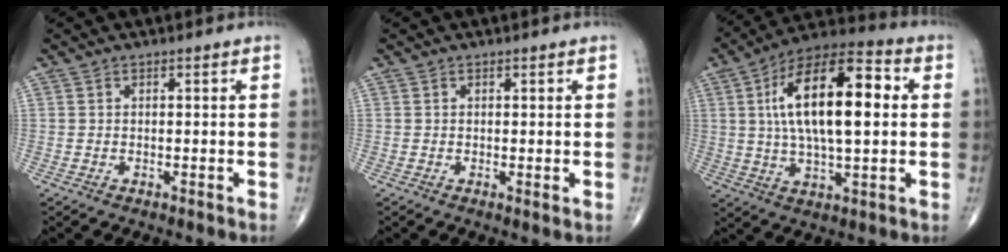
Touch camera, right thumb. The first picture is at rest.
{"total": 0.8, "force": [0.1, 0.2, 0.8], "torque": [-0.016, -0.005, -0.001]}
{"total": 20.7, "force": [3.1, 8.5, 18.5], "torque": [-0.306, 0.024, 0.045]}